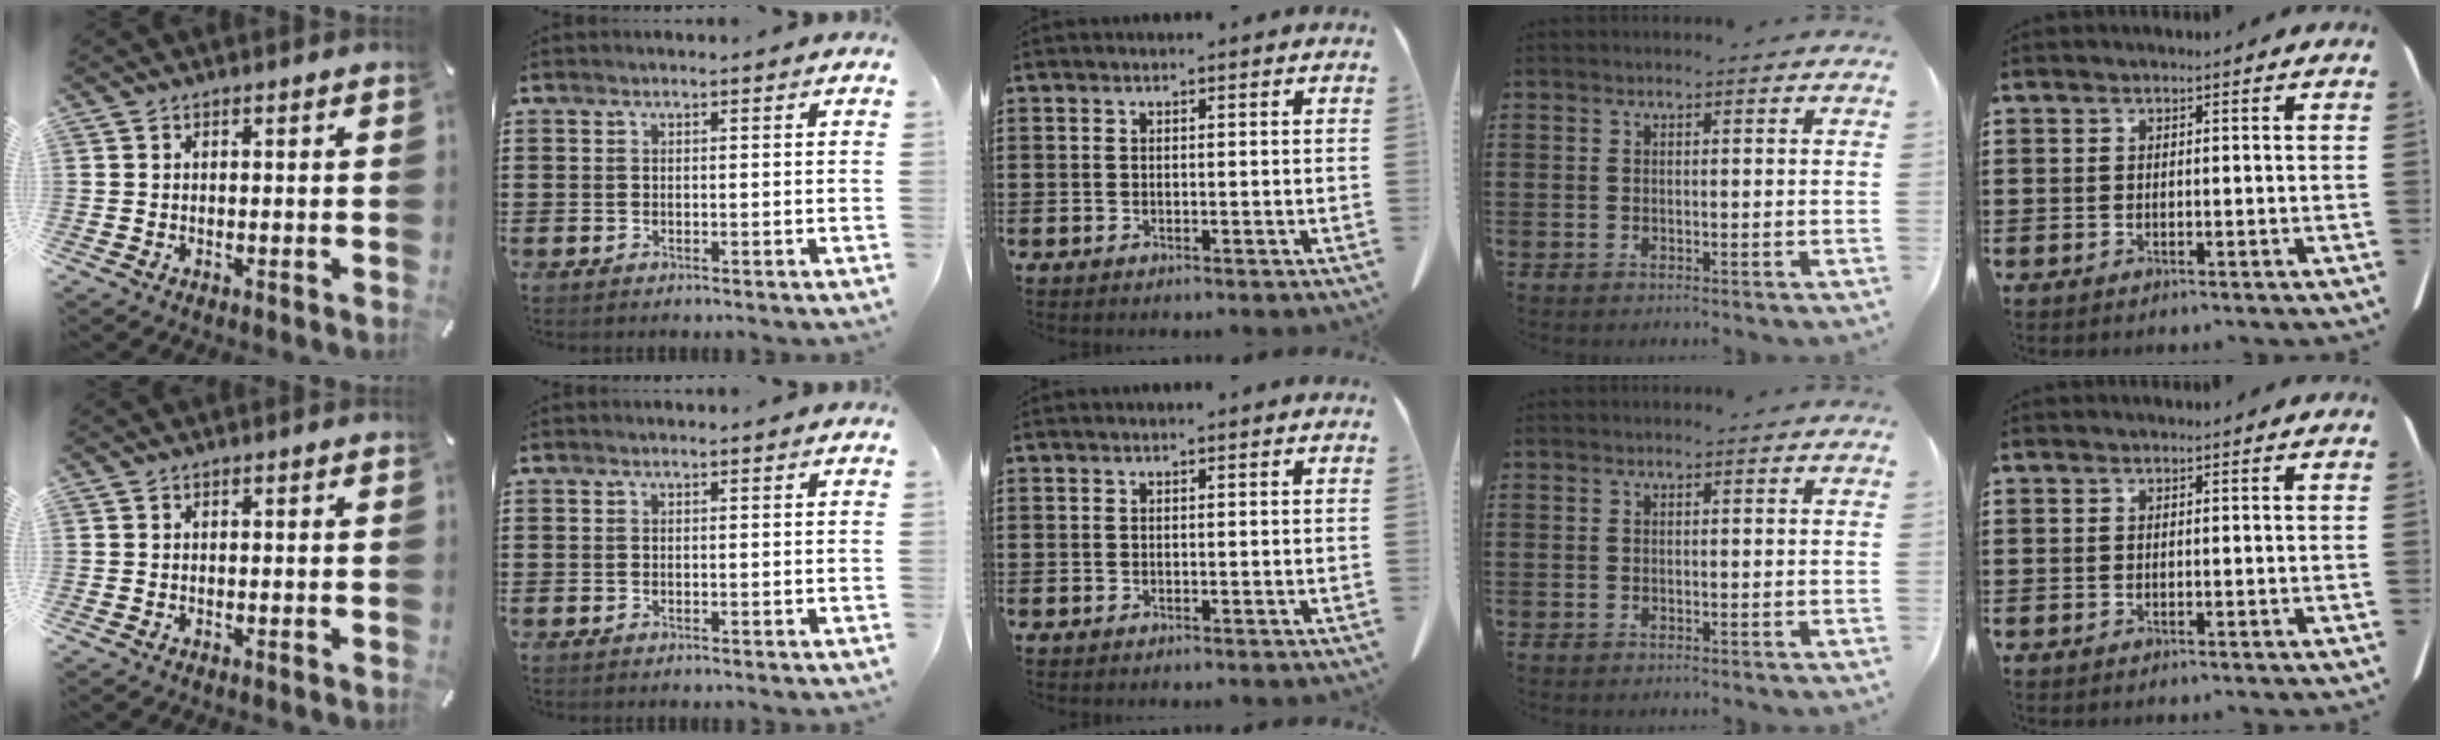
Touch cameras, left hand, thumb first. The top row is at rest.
{}